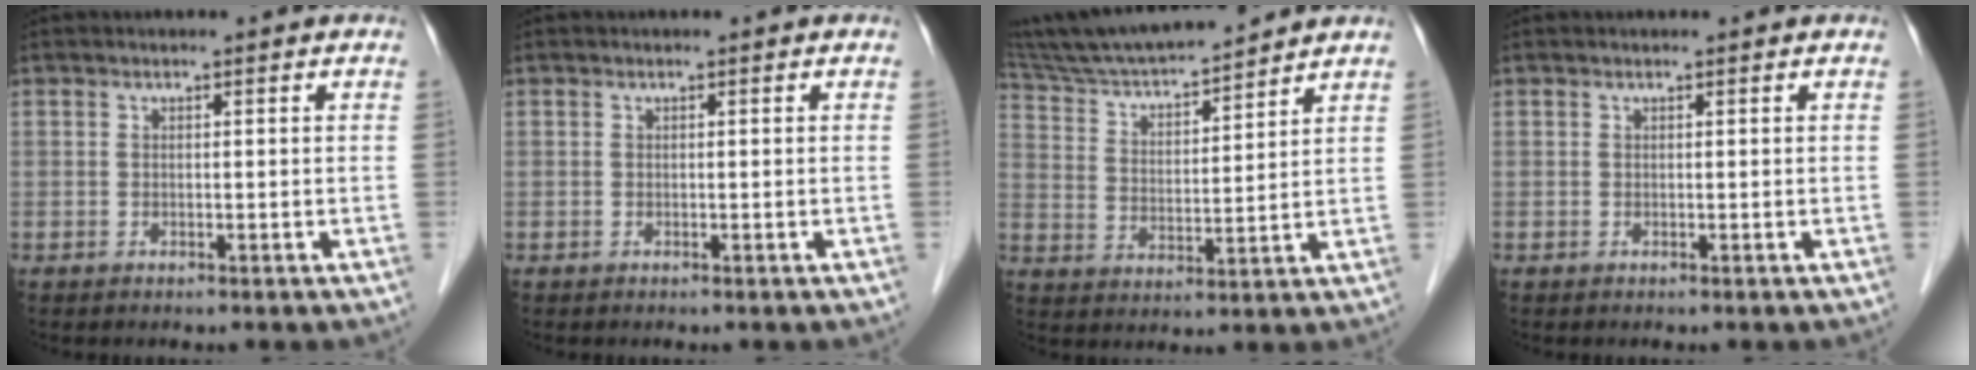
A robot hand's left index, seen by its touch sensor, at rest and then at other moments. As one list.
[{"total": 0.0}, {"total": 14.6, "force": [13.5, 0.9, 5.6], "torque": [-0.103, 0.010, 0.237]}, {"total": 0.0}]